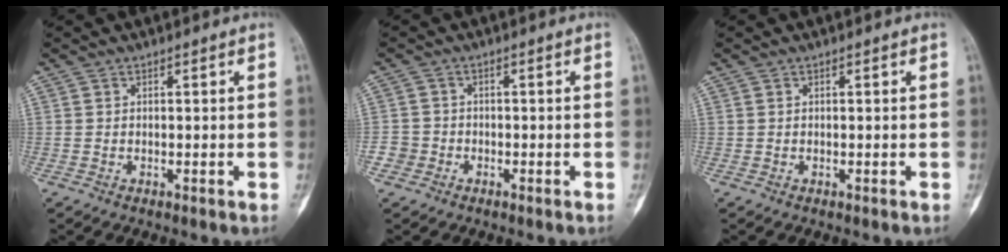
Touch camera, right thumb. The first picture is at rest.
{"total": 2.5, "force": [-1.3, 2.1, 0.1], "torque": [0.007, 0.013, -0.033]}
{"total": 0.0}